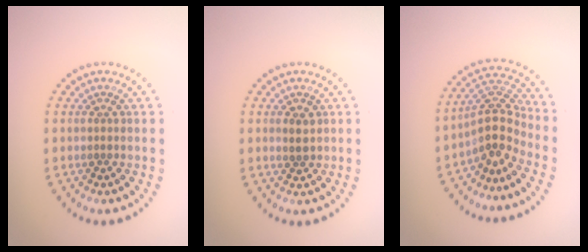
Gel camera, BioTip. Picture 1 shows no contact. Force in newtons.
{"total": 1.3, "press": 1.2, "slide": 0.5}
{"total": 3.7, "press": 2.8, "slide": 2.5}